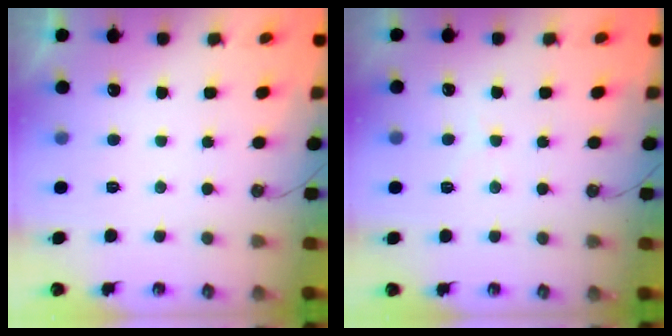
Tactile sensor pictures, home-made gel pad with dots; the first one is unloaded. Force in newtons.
{"total": 6.0, "press": 6.0, "slide": 0.9}